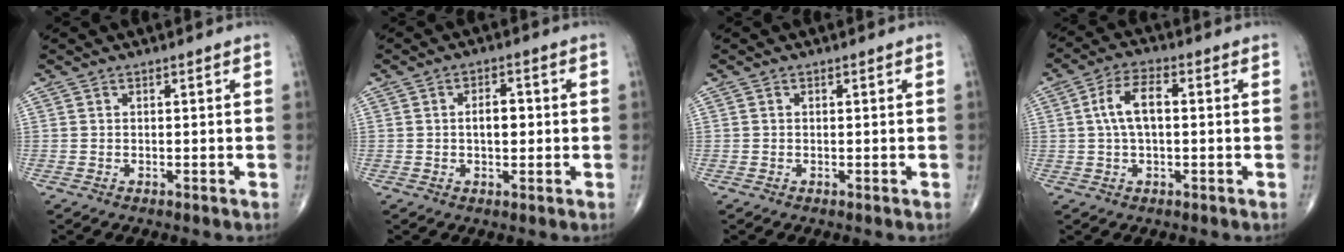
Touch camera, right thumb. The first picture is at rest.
{"total": 4.2, "force": [0.1, 2.3, 3.5], "torque": [-0.051, 0.006, -0.002]}
{"total": 0.0}
{"total": 7.1, "force": [0.6, 3.3, 6.2], "torque": [-0.125, 0.019, 0.006]}